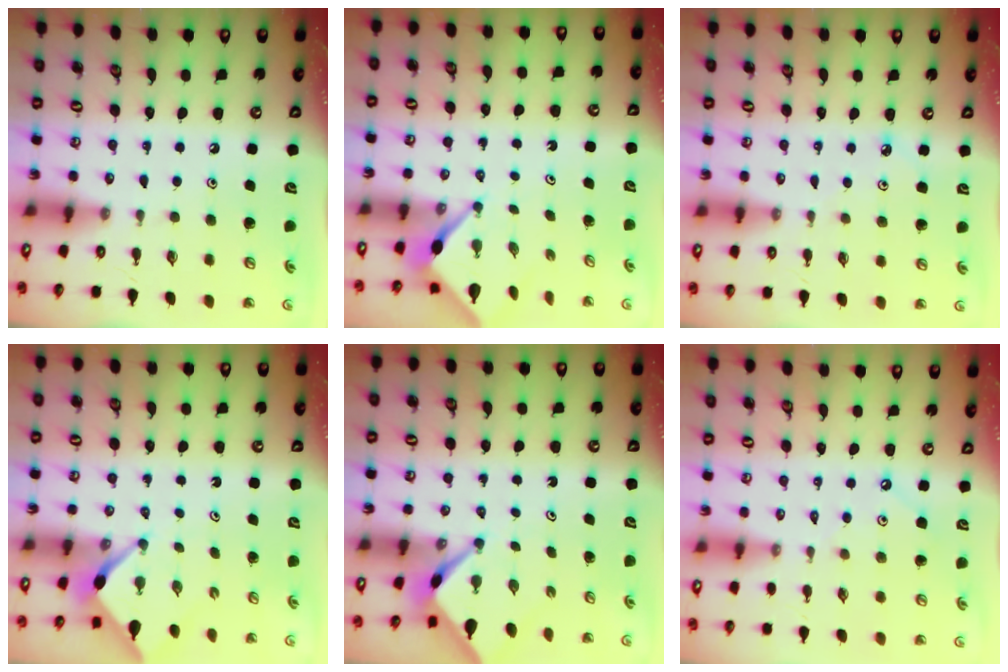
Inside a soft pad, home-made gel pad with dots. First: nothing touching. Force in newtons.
{"total": 3.1, "press": 3.1, "slide": 0.2}
{"total": 2.3, "press": 2.3, "slide": 0.2}
{"total": 2.6, "press": 2.6, "slide": 0.3}
{"total": 2.8, "press": 2.8, "slide": 0.3}
{"total": 2.4, "press": 2.4, "slide": 0.4}